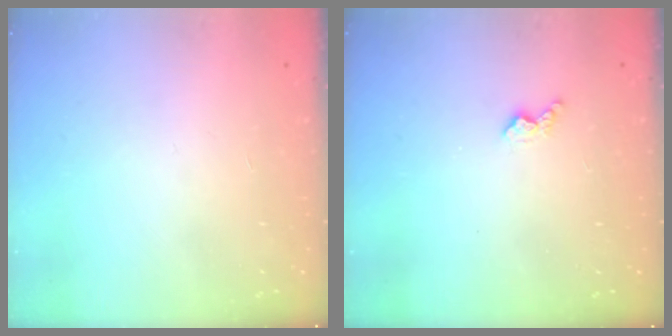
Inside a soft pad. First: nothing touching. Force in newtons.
{"total": 3.0, "press": 3.0, "slide": 0.5}